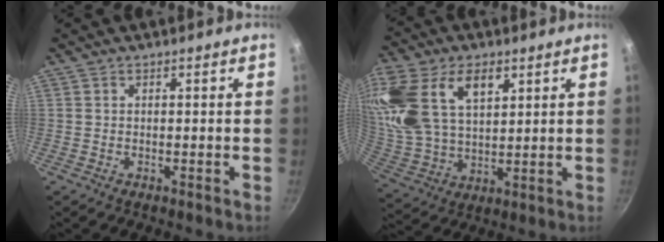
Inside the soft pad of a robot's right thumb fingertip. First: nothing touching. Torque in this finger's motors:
{"motor_torque": [0.48, 4.52, 0.32, 0.27, 0.66]}